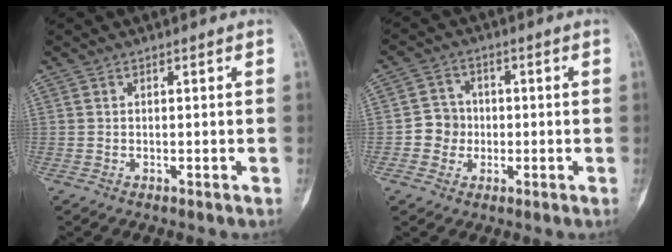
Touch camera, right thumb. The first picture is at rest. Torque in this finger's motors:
{"motor_torque": [0.63, 0.48, 0.14, -0.23, 0.07]}